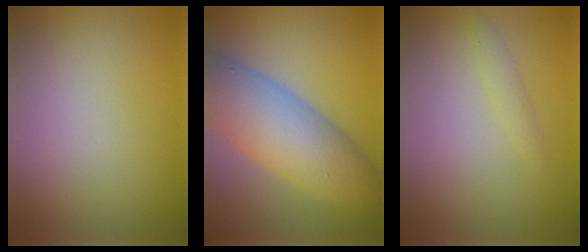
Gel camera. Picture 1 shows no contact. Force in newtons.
{"total": 8.4, "press": 8.4, "slide": 0.0}
{"total": 1.0, "press": 1.0, "slide": 0.0}